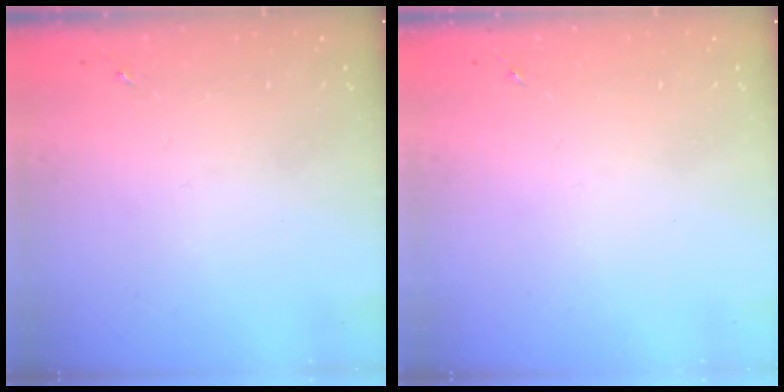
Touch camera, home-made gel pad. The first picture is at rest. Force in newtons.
{"total": 0.0}